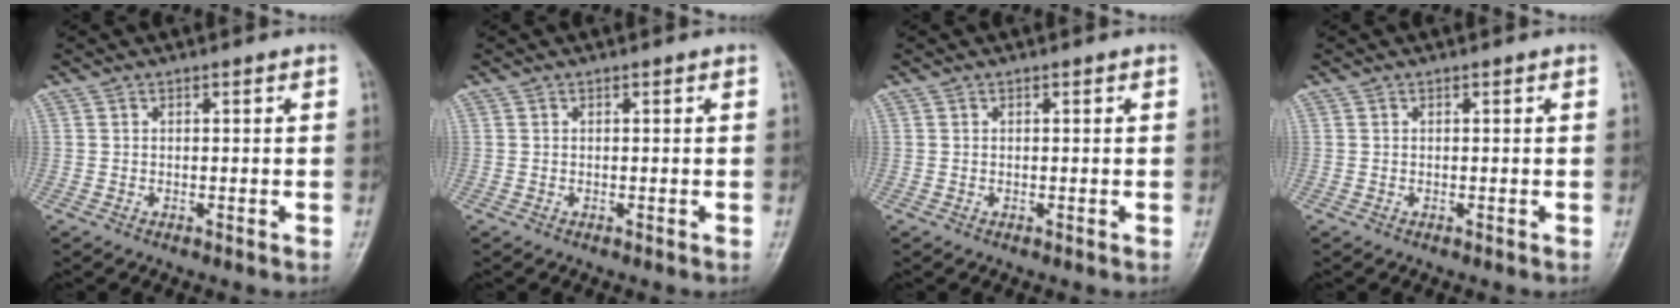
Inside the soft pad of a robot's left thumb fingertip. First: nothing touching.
{"total": 0.0}
{"total": 0.0}
{"total": 0.0}